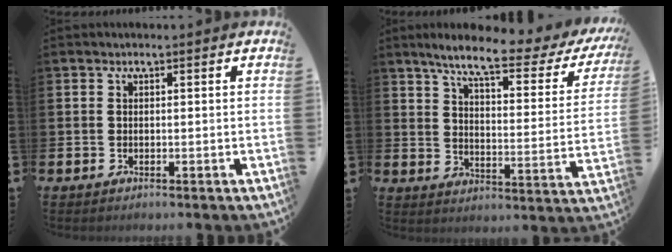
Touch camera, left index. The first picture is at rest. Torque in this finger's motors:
{"motor_torque": [1.11, -1.02, 0.80, 0.21]}